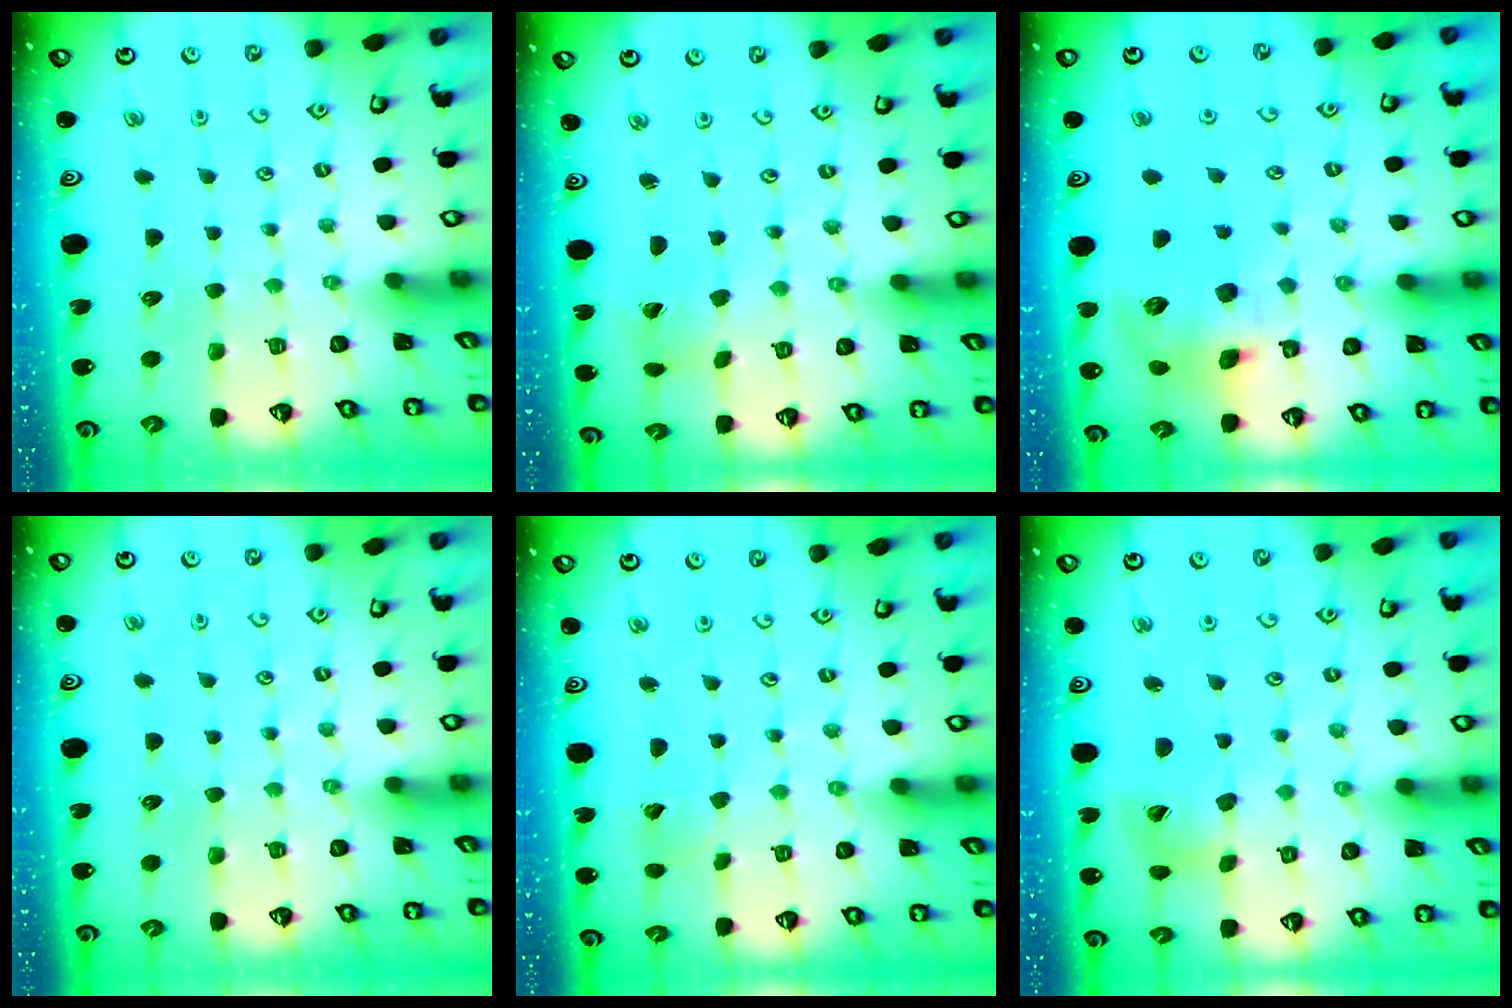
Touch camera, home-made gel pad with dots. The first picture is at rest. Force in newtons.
{"total": 1.2, "press": 1.2, "slide": 0.2}
{"total": 12.6, "press": 12.5, "slide": 1.0}
{"total": 0.0}
{"total": 1.4, "press": 1.4, "slide": 0.1}
{"total": 11.7, "press": 11.6, "slide": 1.5}